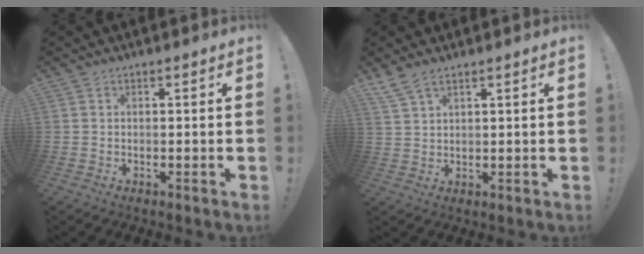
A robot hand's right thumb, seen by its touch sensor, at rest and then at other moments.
{"total": 4.6, "force": [3.7, 1.3, 2.5], "torque": [-0.062, -0.012, 0.074]}